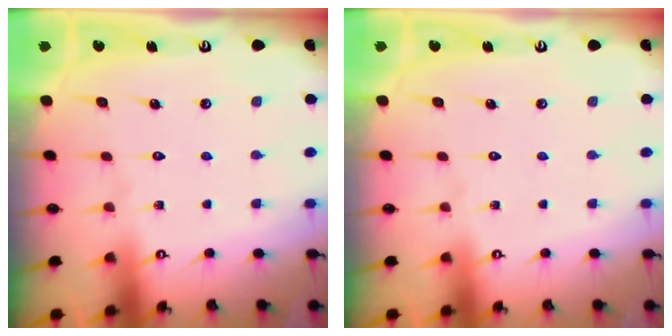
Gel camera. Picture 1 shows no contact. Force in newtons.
{"total": 0.0}